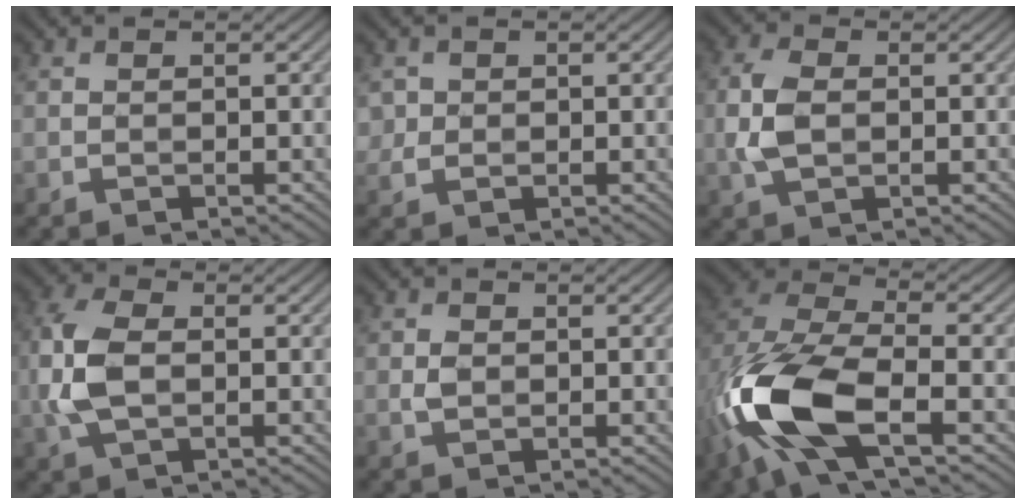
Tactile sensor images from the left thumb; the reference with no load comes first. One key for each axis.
{"total": 1.6, "fx": 0.3, "fy": 1.5, "fz": 0.1, "tx": -0.005, "ty": -0.006, "tz": 0.007}
{"total": 4.5, "fx": -0.2, "fy": 2.8, "fz": 3.5, "tx": -0.094, "ty": 0.003, "tz": -0.008}
{"total": 6.7, "fx": -0.4, "fy": 3.9, "fz": 5.4, "tx": -0.144, "ty": 0.005, "tz": -0.015}
{"total": 1.4, "fx": 0.1, "fy": 1.1, "fz": 0.8, "tx": -0.020, "ty": 0.000, "tz": 0.000}
{"total": 13.7, "fx": -4.6, "fy": 6.7, "fz": 11.1, "tx": -0.270, "ty": -0.017, "tz": -0.097}